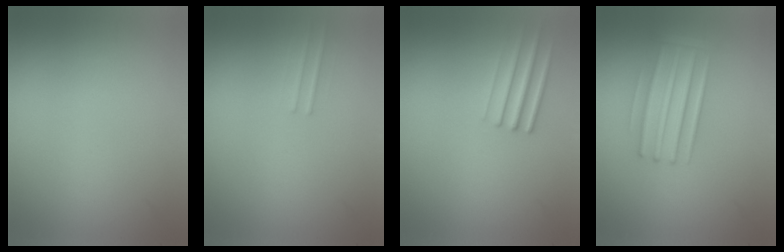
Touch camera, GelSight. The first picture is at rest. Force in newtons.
{"total": 1.1}
{"total": 2.4}
{"total": 2.9}